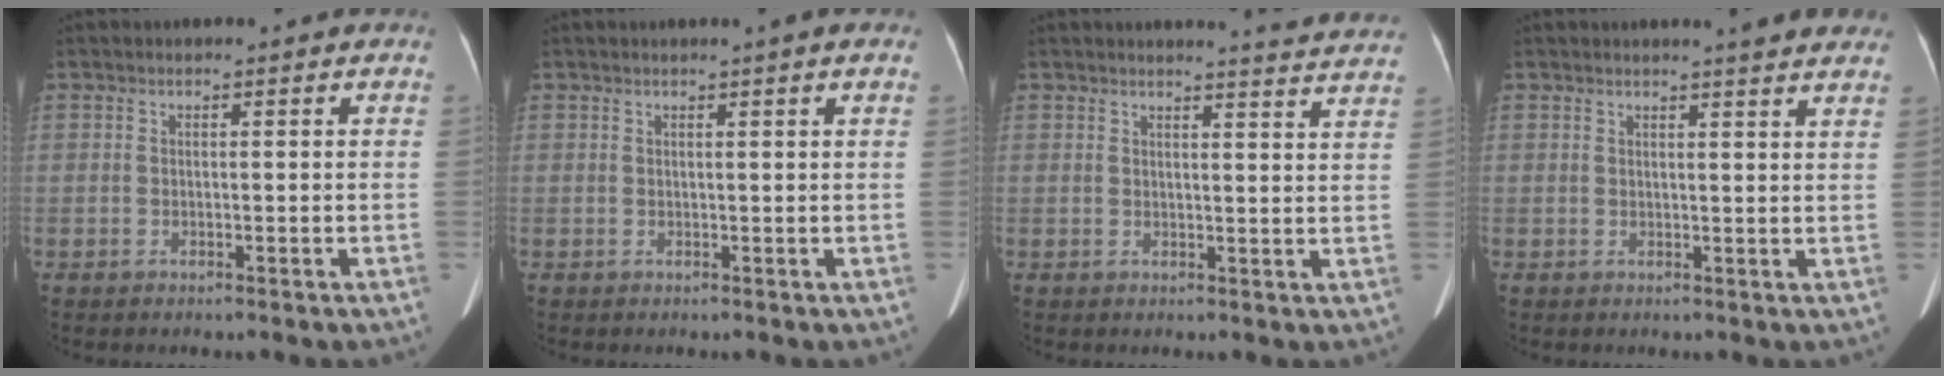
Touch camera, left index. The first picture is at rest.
{"total": 1.3, "force": [0.7, -0.2, 1.0], "torque": [-0.015, 0.003, 0.011]}
{"total": 7.8, "force": [7.6, -0.6, 1.4], "torque": [-0.020, -0.026, 0.068]}
{"total": 6.3, "force": [5.6, 0.3, 2.9], "torque": [-0.034, 0.001, 0.052]}